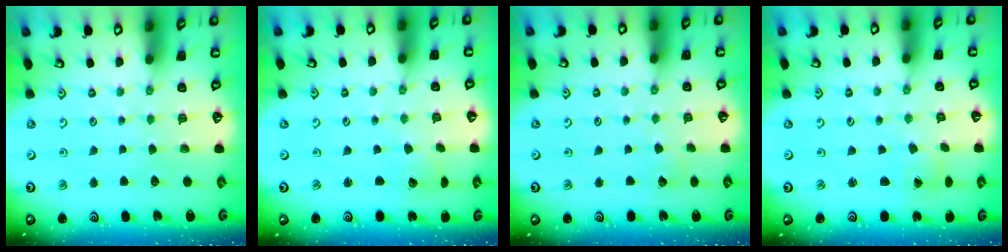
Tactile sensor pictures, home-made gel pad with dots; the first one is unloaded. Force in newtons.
{"total": 2.3, "press": 2.3, "slide": 0.2}
{"total": 2.3, "press": 2.3, "slide": 0.1}
{"total": 1.8, "press": 1.8, "slide": 0.1}